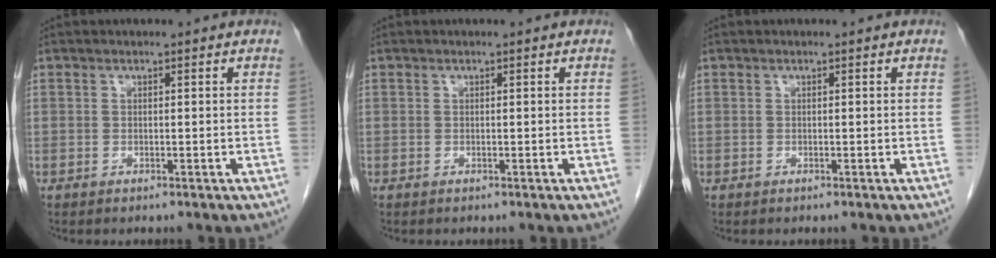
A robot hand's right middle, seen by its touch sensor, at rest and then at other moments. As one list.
[{"total": 0.0}, {"total": 0.0}]